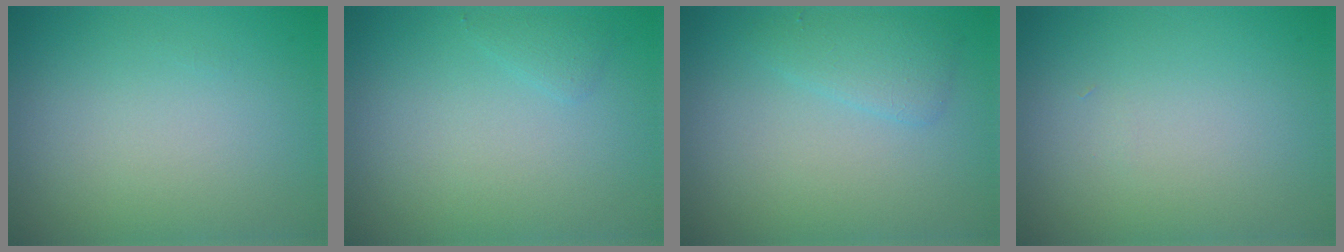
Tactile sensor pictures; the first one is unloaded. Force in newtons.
{"total": 0.8, "press": 0.8, "slide": 0.0}
{"total": 1.9, "press": 1.9, "slide": 0.2}
{"total": 0.0}